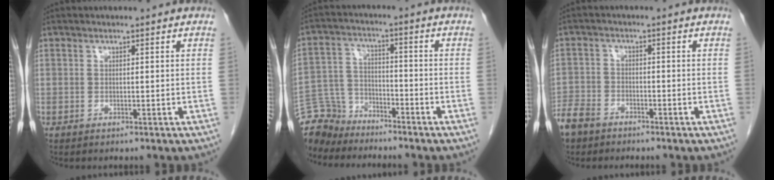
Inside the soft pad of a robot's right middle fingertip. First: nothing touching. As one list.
[{"total": 8.6, "force": [-8.0, 2.9, -0.8], "torque": [0.012, 0.015, -0.159]}, {"total": 5.8, "force": [-4.7, 3.0, 1.5], "torque": [-0.033, 0.001, -0.090]}]